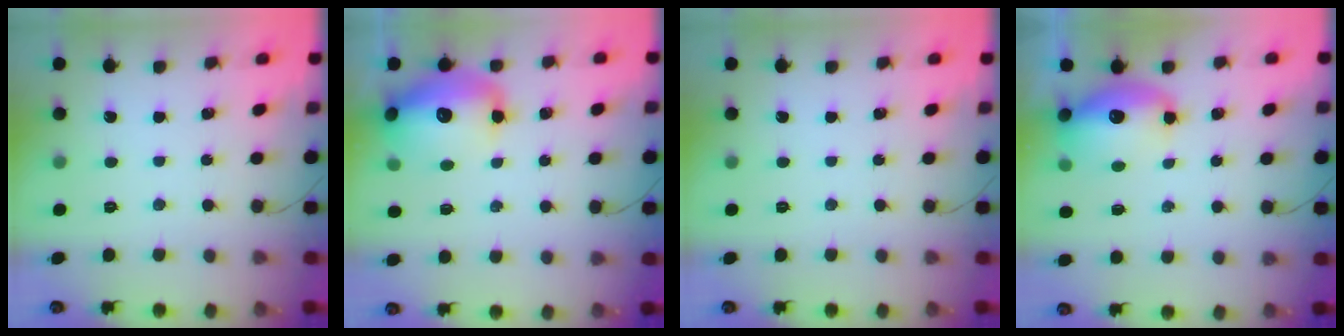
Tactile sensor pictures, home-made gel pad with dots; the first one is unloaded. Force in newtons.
{"total": 16.8, "press": 16.3, "slide": 3.9}
{"total": 0.0}
{"total": 12.9, "press": 12.6, "slide": 2.6}